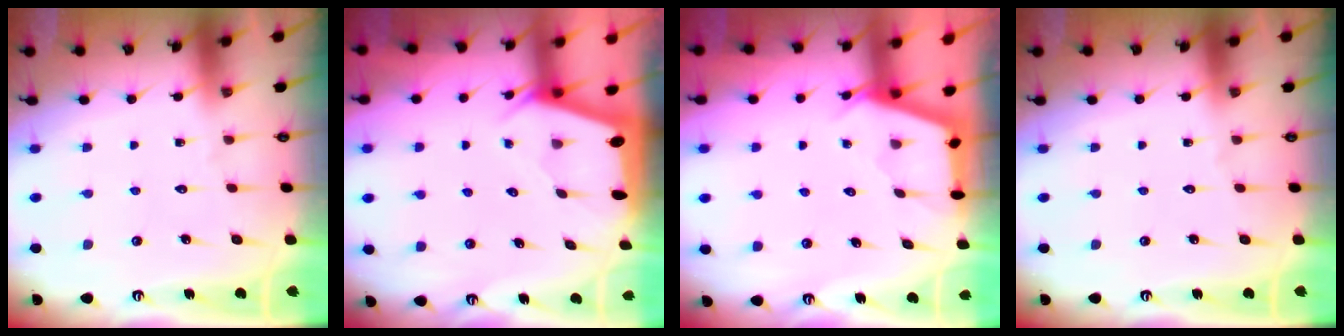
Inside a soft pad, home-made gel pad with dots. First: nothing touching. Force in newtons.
{"total": 1.9, "press": 1.8, "slide": 0.3}
{"total": 2.6, "press": 2.6, "slide": 0.3}
{"total": 0.0}